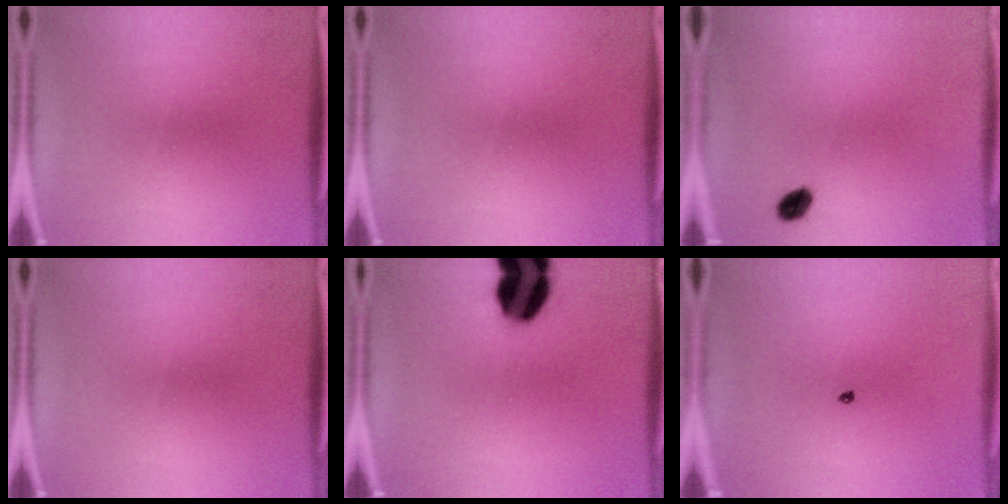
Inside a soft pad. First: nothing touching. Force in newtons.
{"total": 0.0}
{"total": 4.3}
{"total": 0.0}
{"total": 14.3}
{"total": 0.6}